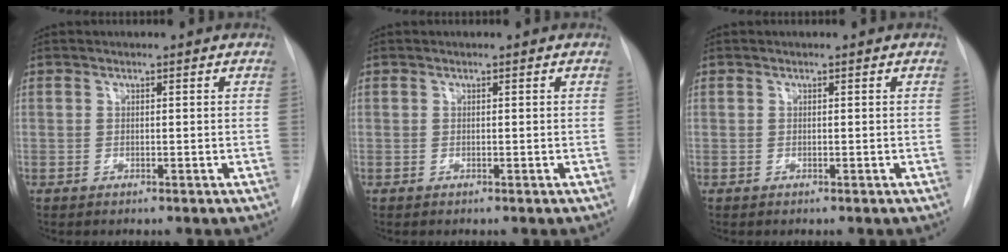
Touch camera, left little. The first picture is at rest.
{"total": 0.0}
{"total": 0.0}